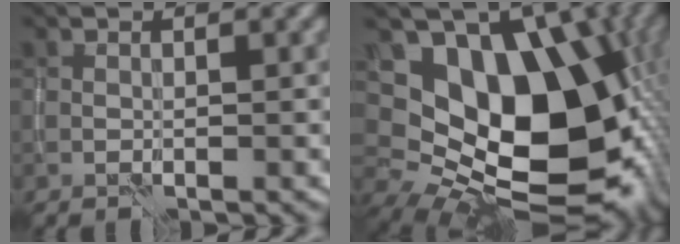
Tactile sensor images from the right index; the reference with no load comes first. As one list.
[{"total": 16.7, "force": [2.2, 11.5, 11.9], "torque": [-0.175, -0.016, 0.057]}]